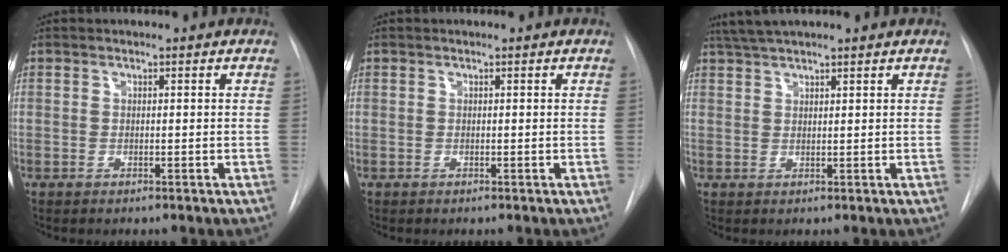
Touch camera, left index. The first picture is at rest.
{"total": 0.0}
{"total": 6.0, "force": [5.2, 0.1, 3.0], "torque": [-0.052, 0.038, 0.092]}